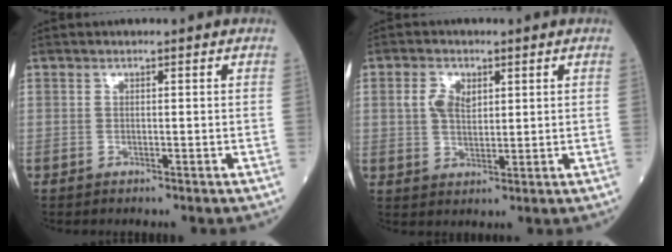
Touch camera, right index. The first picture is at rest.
{"total": 3.9, "force": [1.3, 2.4, 2.8], "torque": [-0.060, 0.008, 0.030]}